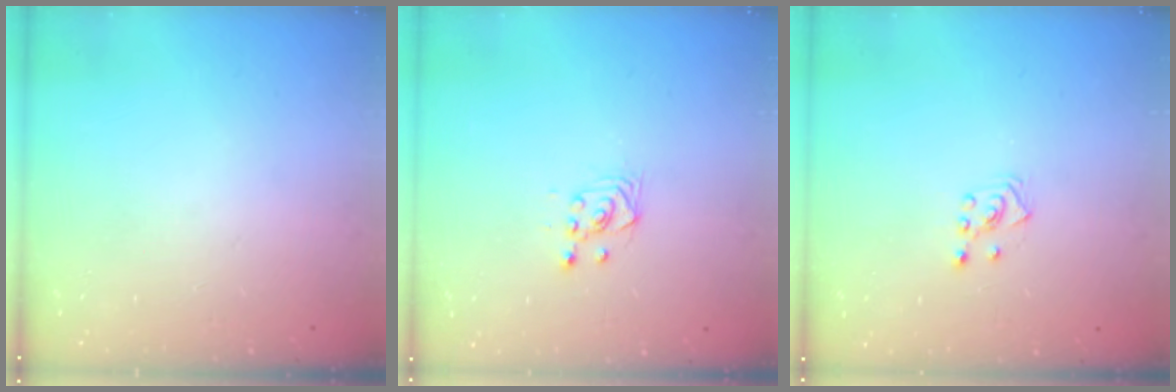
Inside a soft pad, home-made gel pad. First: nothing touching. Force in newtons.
{"total": 3.2, "press": 3.1, "slide": 0.9}
{"total": 3.6, "press": 3.5, "slide": 0.7}